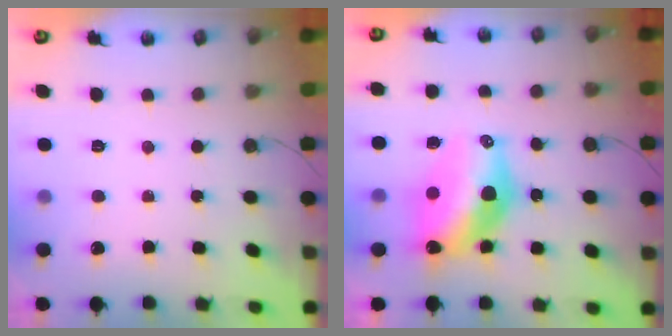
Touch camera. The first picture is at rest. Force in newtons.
{"total": 13.8, "press": 13.7, "slide": 1.6}